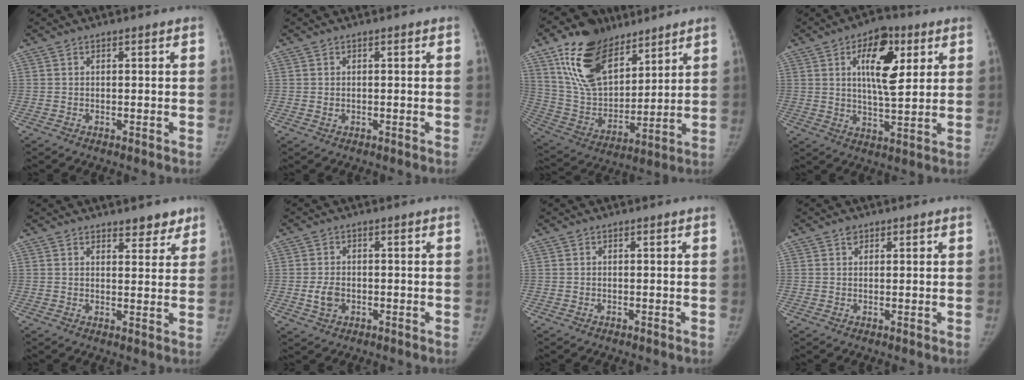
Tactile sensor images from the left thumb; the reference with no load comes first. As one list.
[{"total": 0.9, "force": [0.0, 0.7, 0.4], "torque": [-0.005, 0.000, 0.000]}, {"total": 20.8, "force": [12.9, 11.7, 11.4], "torque": [-0.163, -0.049, 0.246]}, {"total": 12.1, "force": [4.3, 5.6, 9.9], "torque": [-0.125, -0.019, 0.065]}, {"total": 4.3, "force": [3.4, 2.3, 1.6], "torque": [0.015, -0.020, 0.045]}, {"total": 3.7, "force": [-0.8, 2.7, 2.4], "torque": [-0.040, 0.002, -0.013]}, {"total": 0.0}, {"total": 1.4, "force": [0.8, 1.1, 0.4], "torque": [0.006, -0.004, 0.010]}]